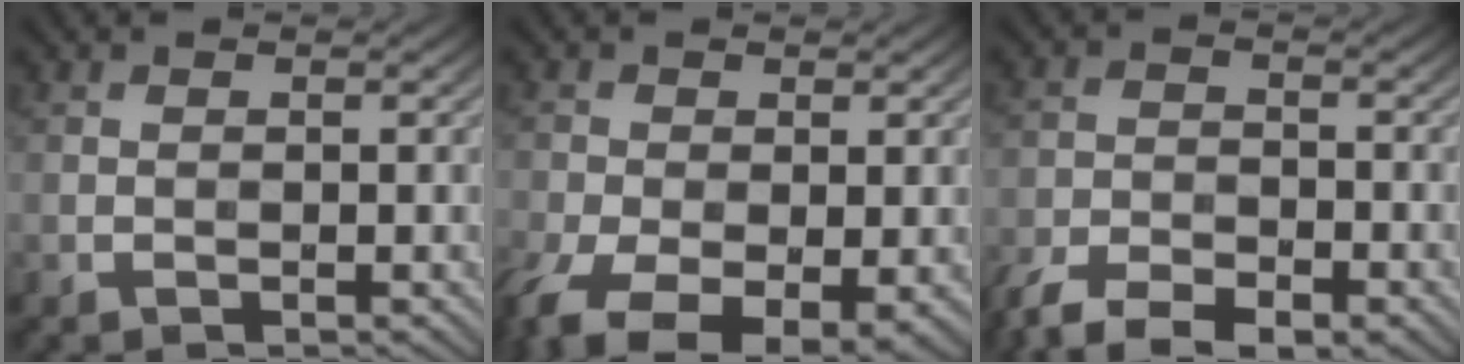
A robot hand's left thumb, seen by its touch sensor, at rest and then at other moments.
{"total": 11.3, "force": [-6.1, 5.6, 7.6], "torque": [-0.174, -0.050, -0.098]}
{"total": 8.3, "force": [-6.2, 3.1, 4.5], "torque": [-0.084, -0.013, -0.120]}